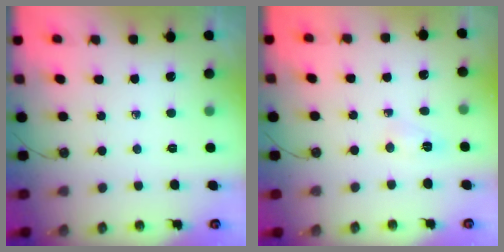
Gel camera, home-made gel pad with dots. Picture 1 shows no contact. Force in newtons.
{"total": 2.7, "press": 2.5, "slide": 1.1}